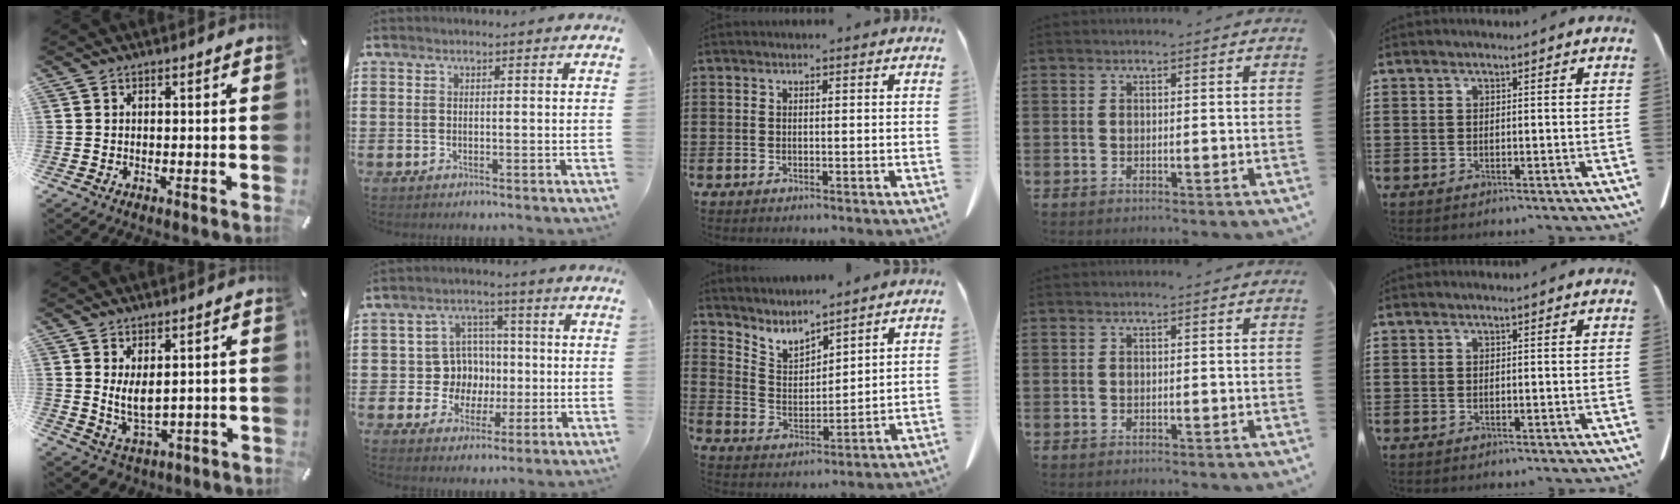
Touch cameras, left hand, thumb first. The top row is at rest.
{"thumb": {"total": 6.2, "force": [1.6, 4.1, 4.3], "torque": [-0.091, -0.001, 0.030]}, "index": {"total": 7.5, "force": [0.5, 7.1, 2.3], "torque": [-0.059, 0.012, 0.012]}, "middle": {"total": 4.6, "force": [4.4, 1.1, 0.7], "torque": [-0.036, -0.029, 0.076]}}